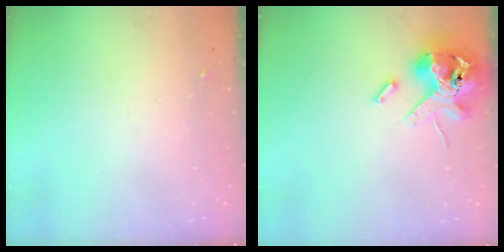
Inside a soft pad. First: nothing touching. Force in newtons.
{"total": 14.2, "press": 14.0, "slide": 2.4}